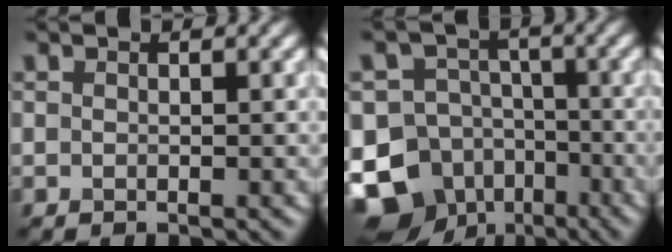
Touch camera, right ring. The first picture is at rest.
{"total": 13.7, "force": [-7.5, 10.7, 4.0], "torque": [-0.079, -0.035, -0.143]}